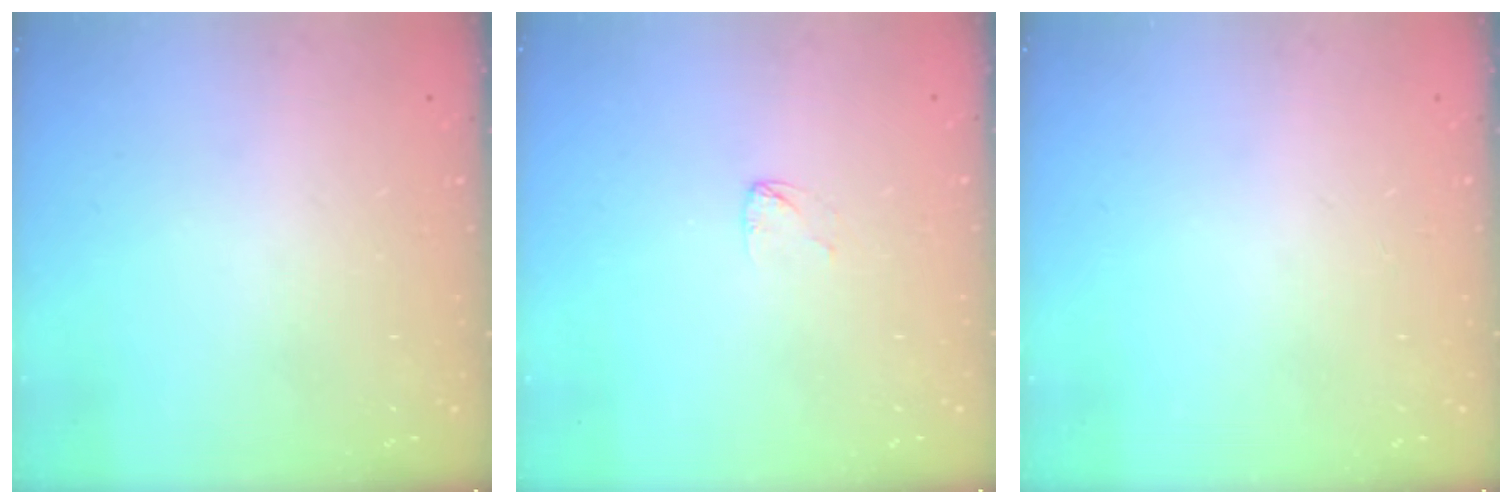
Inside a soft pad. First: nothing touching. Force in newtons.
{"total": 2.4, "press": 2.4, "slide": 0.2}
{"total": 0.0}